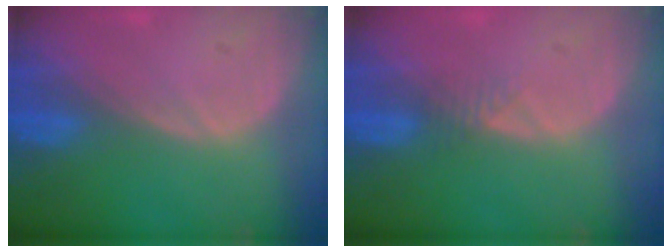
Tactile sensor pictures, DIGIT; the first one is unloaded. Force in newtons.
{"total": 1.6, "press": 1.4, "slide": 0.9}